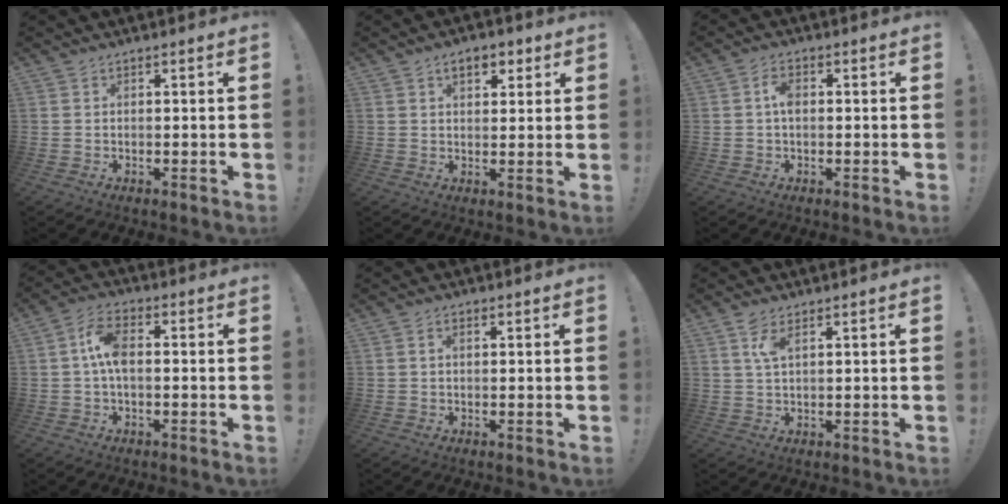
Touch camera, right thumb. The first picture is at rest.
{"total": 5.9, "force": [2.9, 3.5, 3.8], "torque": [-0.047, -0.003, 0.048]}
{"total": 5.2, "force": [0.2, 2.8, 4.4], "torque": [-0.084, 0.009, 0.002]}
{"total": 7.4, "force": [0.0, 3.6, 6.5], "torque": [-0.131, 0.011, 0.002]}
{"total": 1.3, "force": [0.4, 0.6, 1.1], "torque": [-0.017, -0.001, 0.006]}
{"total": 4.5, "force": [2.1, 1.6, 3.6], "torque": [-0.076, 0.004, 0.037]}